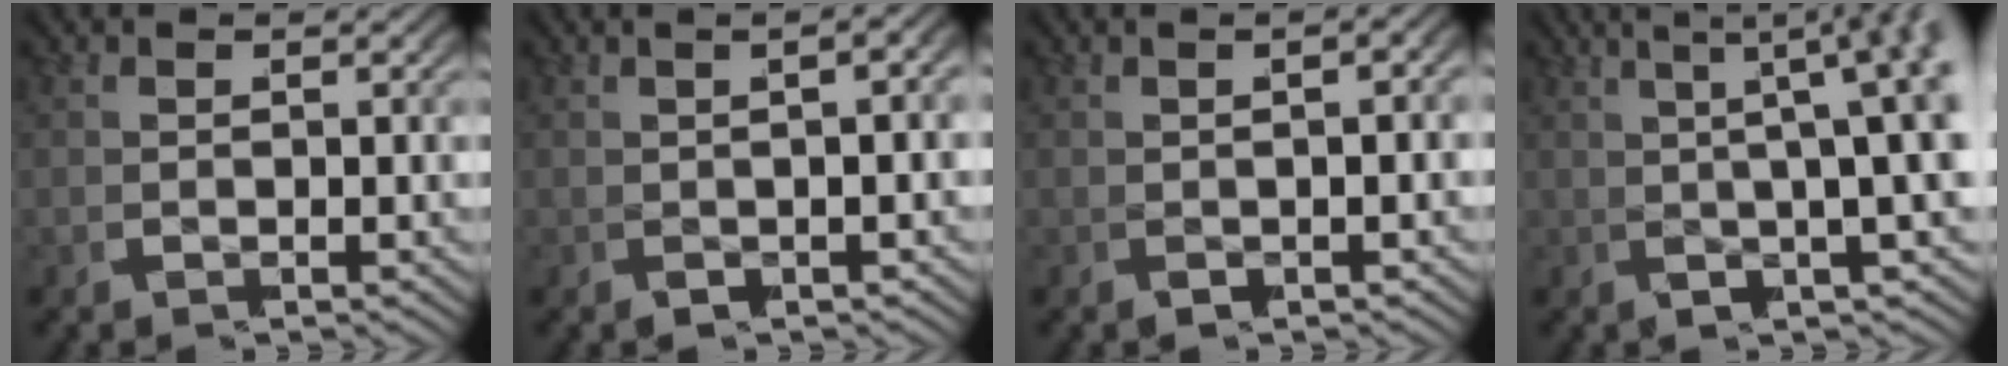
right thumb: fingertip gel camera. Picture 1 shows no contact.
{"total": 6.1, "force": [1.4, 3.2, 4.9], "torque": [-0.052, 0.026, 0.006]}
{"total": 4.6, "force": [0.6, 2.4, 3.9], "torque": [-0.044, 0.018, -0.002]}
{"total": 8.8, "force": [3.1, 4.0, 7.2], "torque": [-0.065, 0.022, 0.026]}